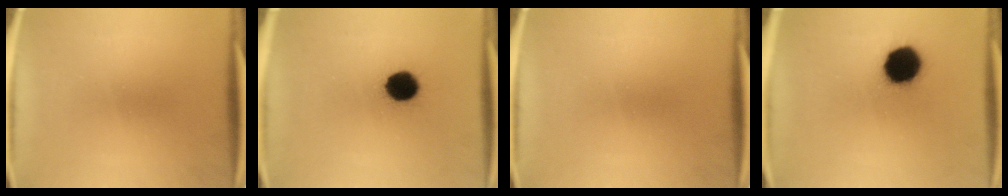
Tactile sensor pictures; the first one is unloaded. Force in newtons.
{"total": 9.9}
{"total": 0.0}
{"total": 13.7}